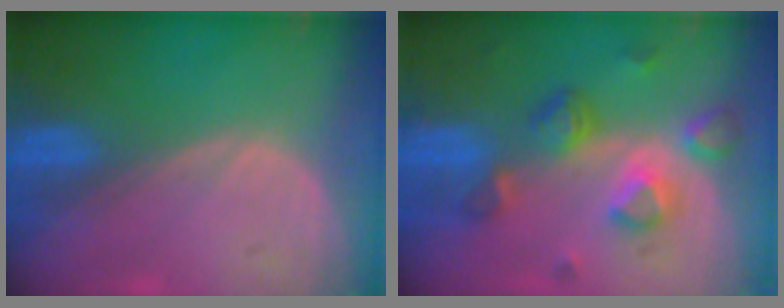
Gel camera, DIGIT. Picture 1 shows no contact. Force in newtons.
{"total": 7.9, "press": 7.0, "slide": 3.7}